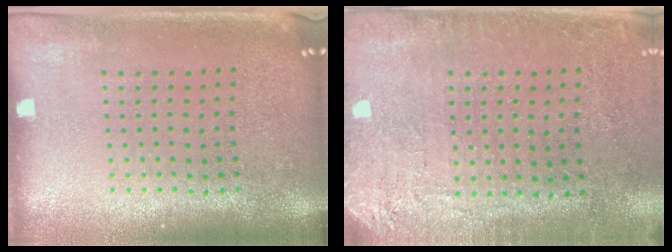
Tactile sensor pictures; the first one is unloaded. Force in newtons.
{"total": 2.7, "press": 2.4, "slide": 1.2}